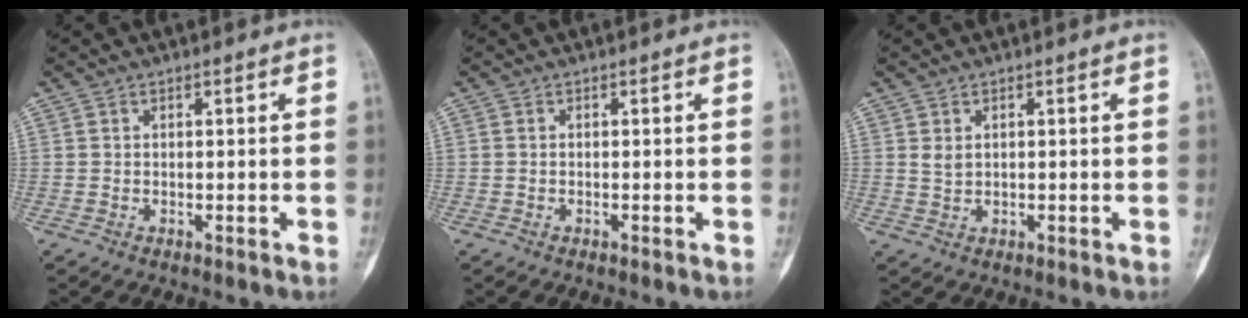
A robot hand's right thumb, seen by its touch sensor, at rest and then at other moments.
{"total": 0.0}
{"total": 1.5, "force": [0.7, 0.9, 0.9], "torque": [-0.010, -0.004, 0.019]}